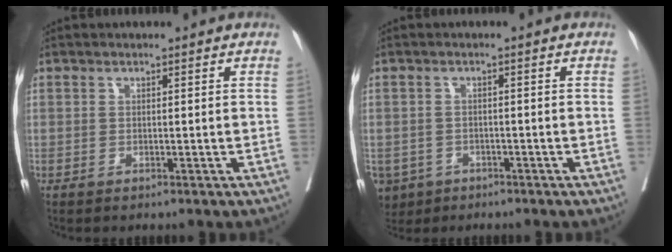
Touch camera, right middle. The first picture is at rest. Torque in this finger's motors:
{"motor_torque": [1.28, -0.86, 1.05, 0.21]}